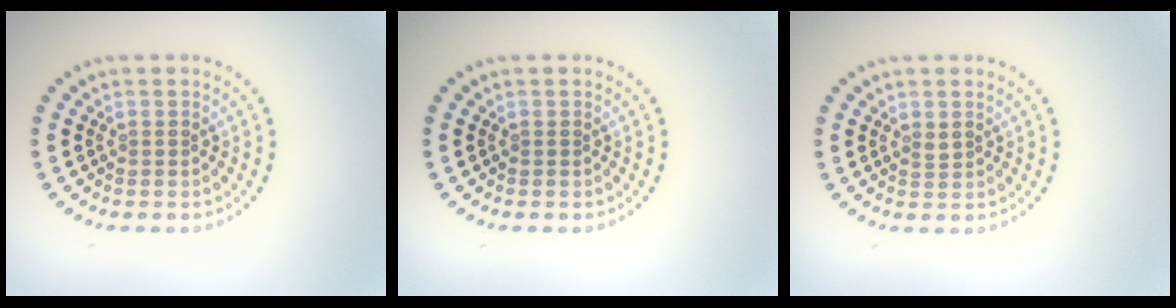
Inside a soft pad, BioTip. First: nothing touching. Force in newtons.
{"total": 0.0}
{"total": 0.7, "press": 0.6, "slide": 0.3}